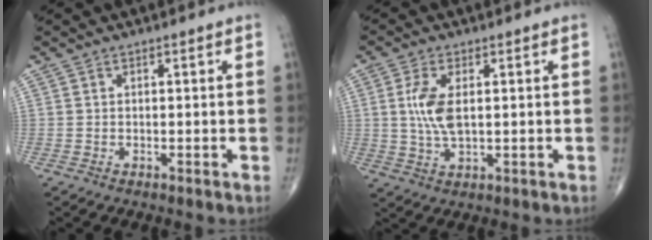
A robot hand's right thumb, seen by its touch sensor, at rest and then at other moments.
{"total": 6.8, "force": [0.9, 3.0, 6.0], "torque": [-0.130, -0.007, 0.019]}